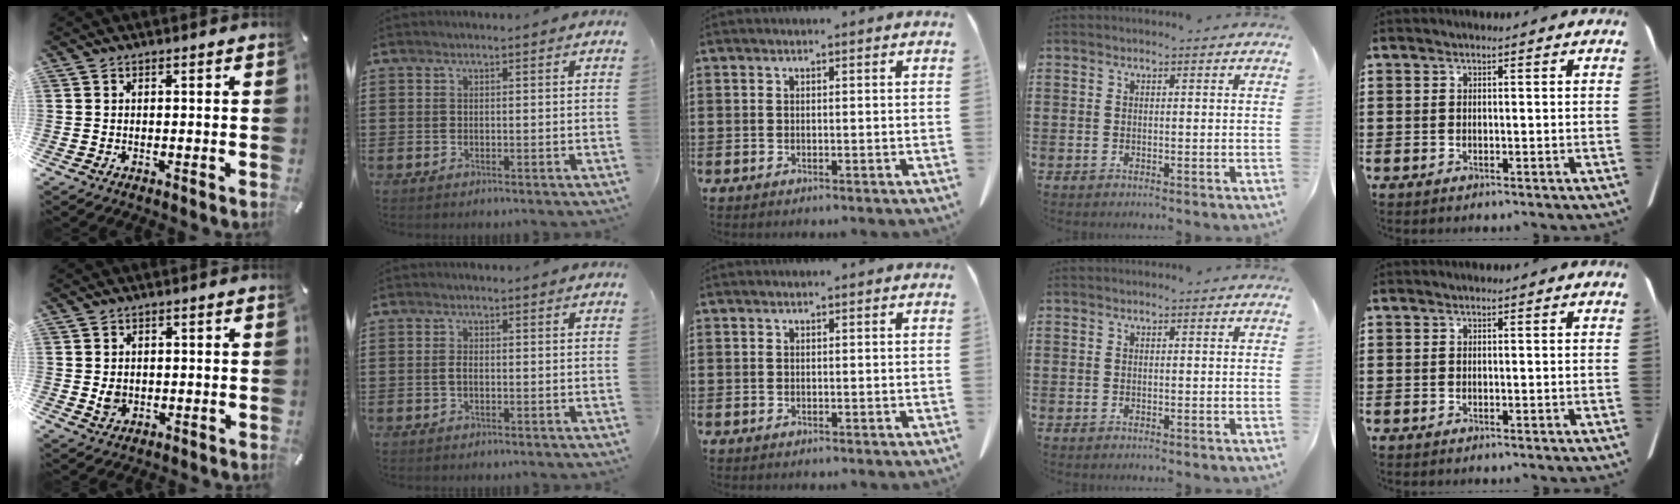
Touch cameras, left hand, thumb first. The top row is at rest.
{"thumb": {"total": 2.7, "force": [0.0, 2.4, 1.3], "torque": [-0.009, -0.003, -0.002]}, "index": {"total": 1.4, "force": [-0.4, 0.6, 1.2], "torque": [-0.032, -0.001, -0.011]}}